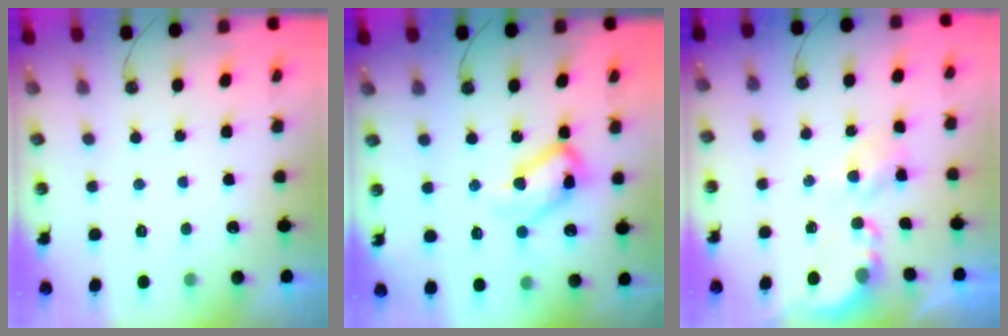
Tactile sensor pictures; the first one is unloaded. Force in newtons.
{"total": 14.7, "press": 14.7, "slide": 1.0}
{"total": 4.0, "press": 4.0, "slide": 0.1}